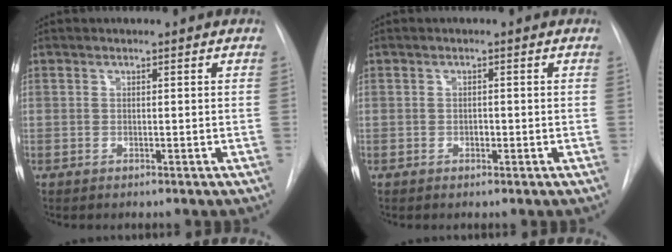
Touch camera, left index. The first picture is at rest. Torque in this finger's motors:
{"motor_torque": [0.12, -0.05, -0.01, 0.00]}